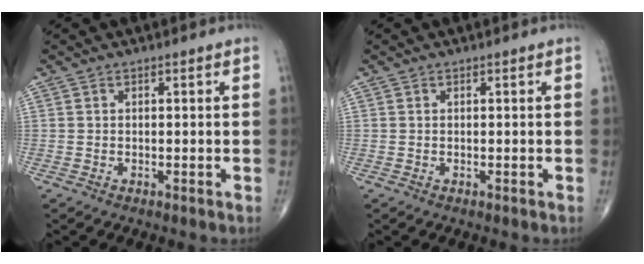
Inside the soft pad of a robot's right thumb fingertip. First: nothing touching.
{"total": 0.0}